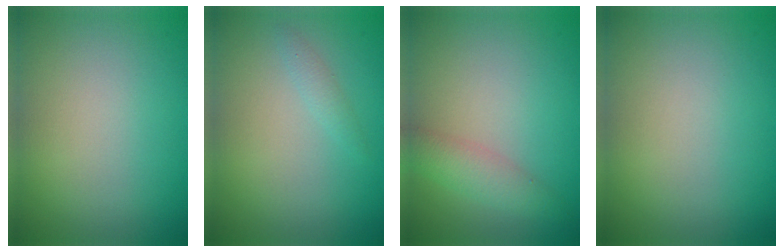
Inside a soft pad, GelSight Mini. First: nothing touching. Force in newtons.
{"total": 0.8, "press": 0.8, "slide": 0.1}
{"total": 2.5, "press": 2.5, "slide": 0.1}
{"total": 0.0}